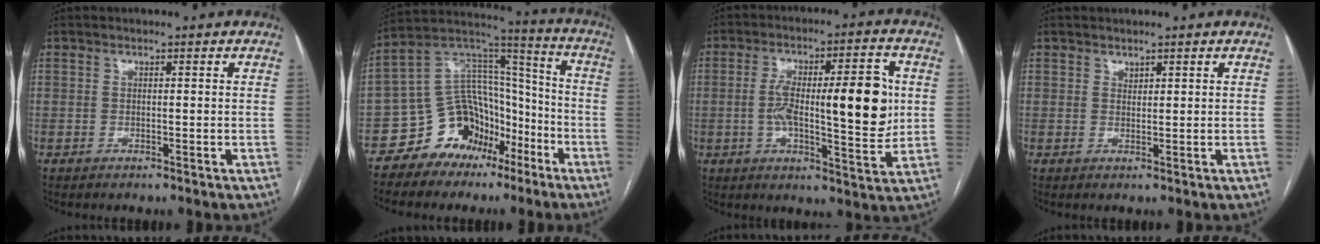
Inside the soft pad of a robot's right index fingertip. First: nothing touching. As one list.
[{"total": 13.7, "force": [-8.0, 9.7, 5.4], "torque": [-0.097, 0.073, -0.133]}, {"total": 15.7, "force": [0.8, 3.8, 15.2], "torque": [-0.236, 0.018, 0.014]}, {"total": 0.7, "force": [0.7, 0.3, 0.1], "torque": [0.000, -0.001, 0.012]}]